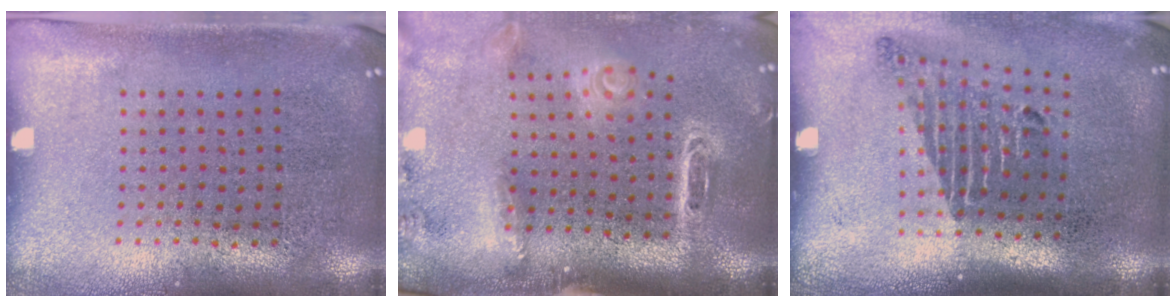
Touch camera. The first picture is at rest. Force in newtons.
{"total": 3.0, "press": 2.1, "slide": 2.1}
{"total": 1.8, "press": 1.3, "slide": 1.3}